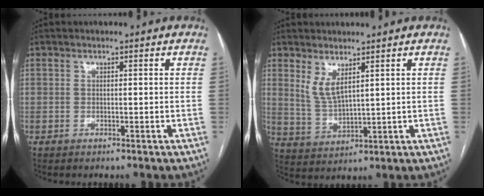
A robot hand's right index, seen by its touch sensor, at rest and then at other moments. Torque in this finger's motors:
{"motor_torque": [0.24, 0.10, 0.05, 0.03]}